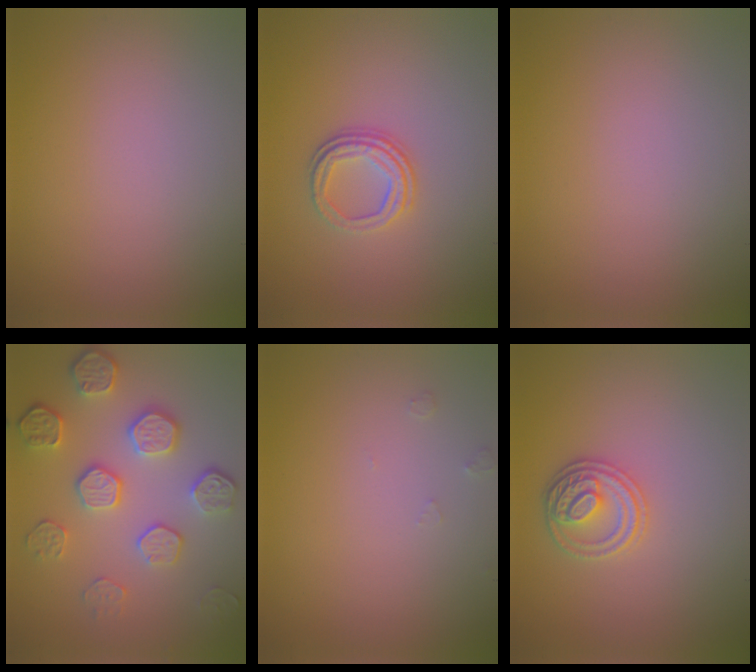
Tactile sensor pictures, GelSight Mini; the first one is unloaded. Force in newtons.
{"total": 3.0, "press": 2.4, "slide": 1.9}
{"total": 0.0}
{"total": 5.1, "press": 4.1, "slide": 3.0}
{"total": 0.6, "press": 0.6, "slide": 0.1}
{"total": 2.9, "press": 2.8, "slide": 0.7}